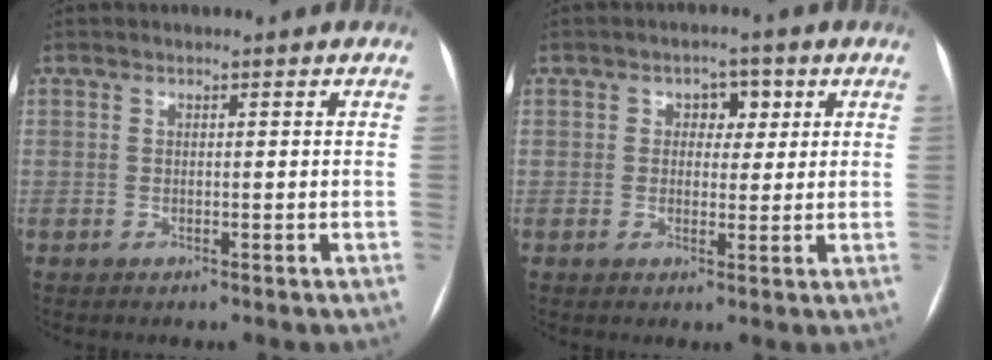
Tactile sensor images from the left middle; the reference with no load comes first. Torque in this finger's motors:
{"motor_torque": [-0.02, -0.15, 0.00, 0.02]}